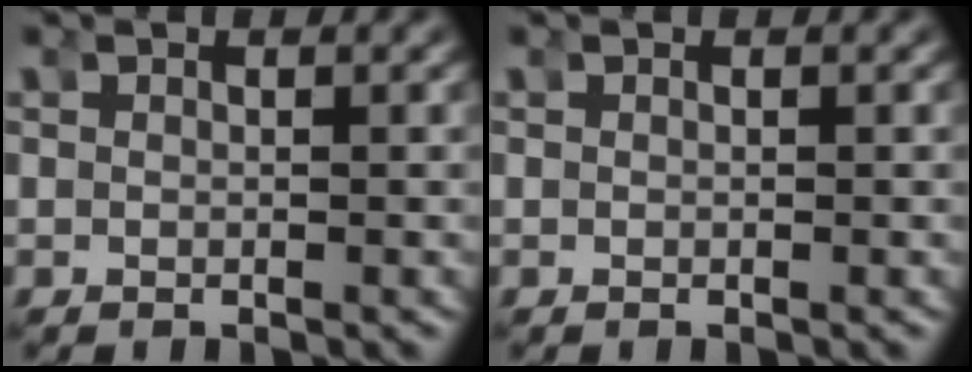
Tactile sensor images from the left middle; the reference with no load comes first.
{"total": 0.0}